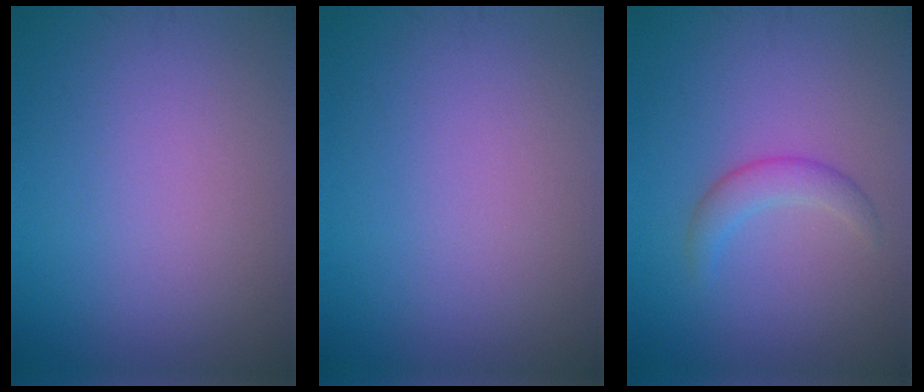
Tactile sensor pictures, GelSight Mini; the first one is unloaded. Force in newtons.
{"total": 0.0}
{"total": 2.1, "press": 2.1, "slide": 0.2}